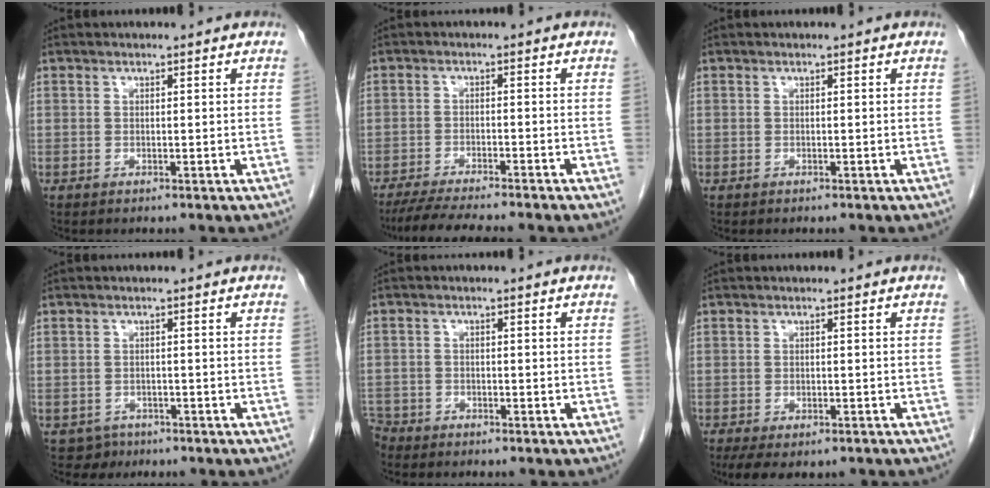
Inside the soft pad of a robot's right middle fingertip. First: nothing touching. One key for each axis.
{"total": 8.4, "fx": -7.3, "fy": -0.2, "fz": 4.1, "tx": -0.058, "ty": -0.020, "tz": -0.117}
{"total": 0.0}
{"total": 2.5, "fx": -1.7, "fy": 1.9, "fz": -0.4, "tx": 0.001, "ty": 0.007, "tz": -0.024}
{"total": 4.5, "fx": -4.0, "fy": 2.0, "fz": 0.3, "tx": -0.008, "ty": -0.003, "tz": -0.076}
{"total": 7.0, "fx": -5.2, "fy": 3.0, "fz": 3.6, "tx": -0.049, "ty": -0.008, "tz": -0.072}